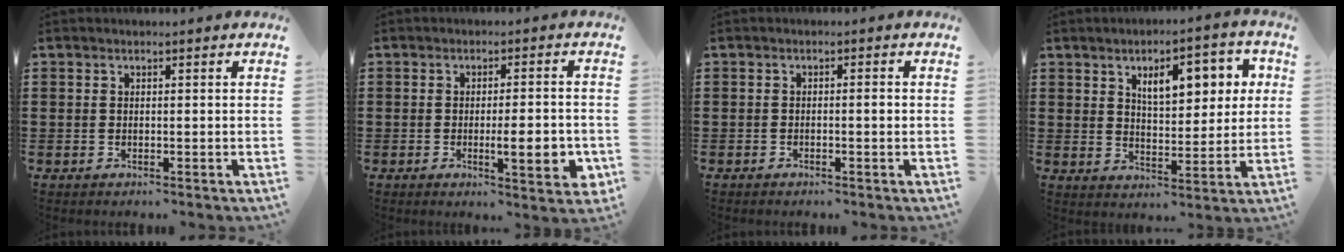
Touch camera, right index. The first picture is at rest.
{"total": 6.3, "force": [-1.5, 1.3, 6.0], "torque": [-0.081, -0.010, -0.025]}
{"total": 1.1, "force": [-0.3, 0.0, 1.1], "torque": [-0.020, -0.005, -0.003]}
{"total": 8.1, "force": [3.3, 3.8, 6.3], "torque": [-0.101, 0.001, 0.049]}